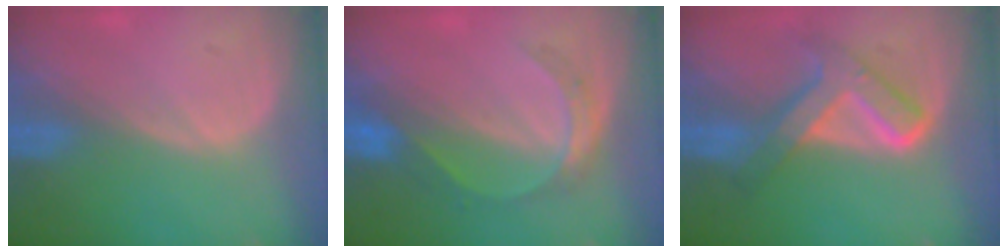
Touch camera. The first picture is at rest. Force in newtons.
{"total": 5.3, "press": 5.0, "slide": 1.6}
{"total": 7.2, "press": 7.2, "slide": 0.3}